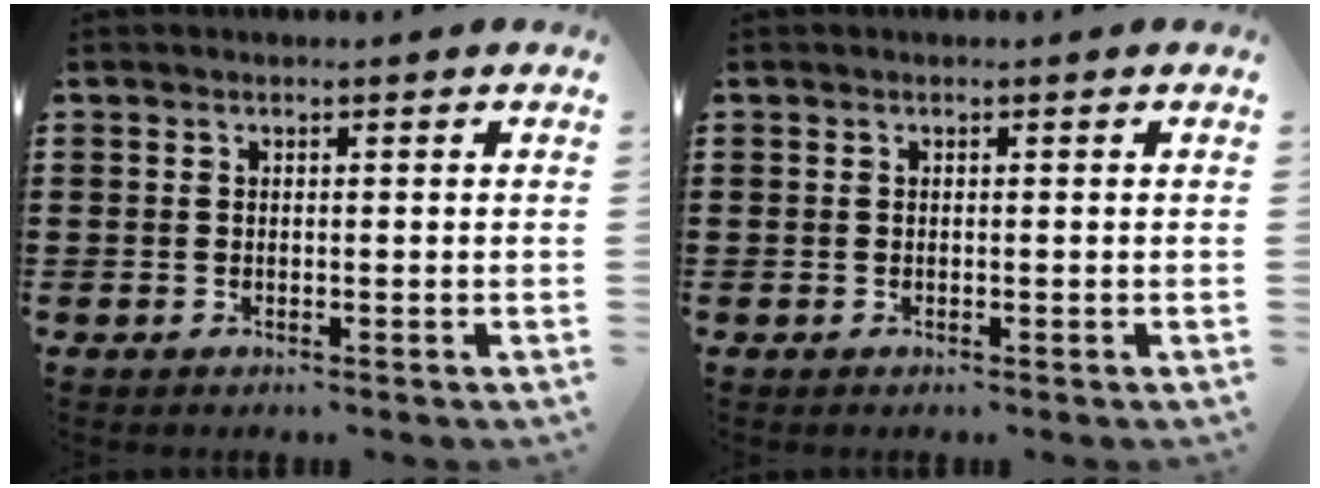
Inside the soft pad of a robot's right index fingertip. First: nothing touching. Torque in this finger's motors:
{"motor_torque": [-0.01, 0.01, 0.00, 0.00]}